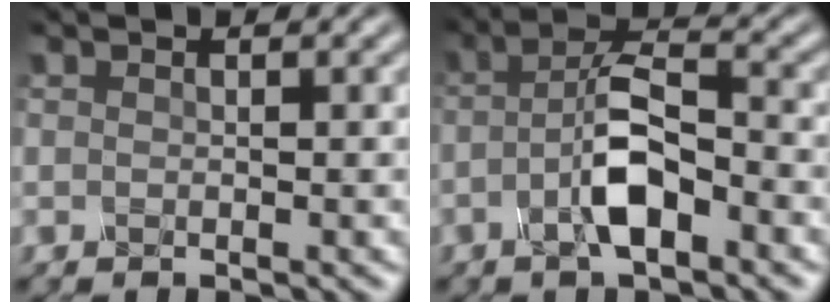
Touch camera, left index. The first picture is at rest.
{"total": 4.6, "force": [-2.0, 1.3, 3.9], "torque": [-0.083, 0.017, -0.045]}